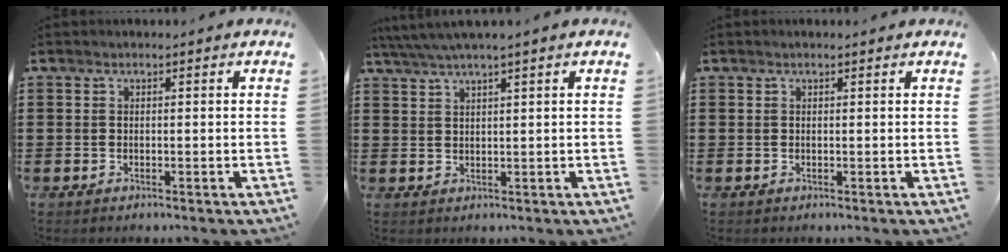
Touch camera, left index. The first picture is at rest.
{"total": 2.8, "force": [2.1, -0.3, 1.8], "torque": [-0.038, 0.000, 0.038]}
{"total": 0.0}